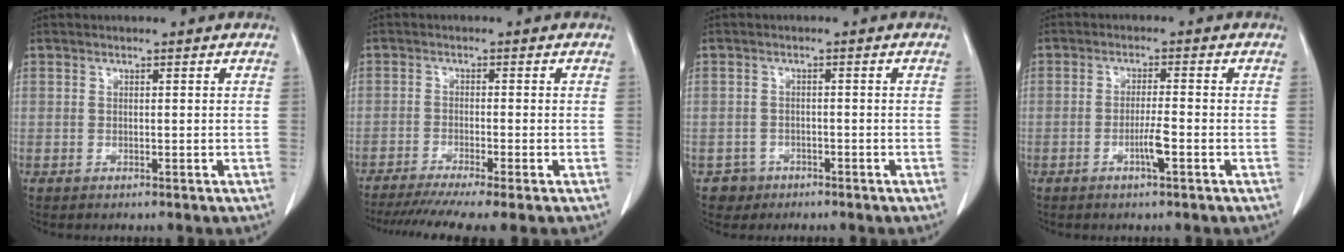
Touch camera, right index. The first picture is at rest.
{"total": 10.0, "force": [-8.0, -0.2, 6.1], "torque": [-0.085, -0.020, -0.125]}
{"total": 2.4, "force": [-1.4, 1.9, -0.3], "torque": [0.005, 0.012, -0.022]}
{"total": 3.3, "force": [-1.4, -0.1, 3.0], "torque": [-0.054, -0.002, -0.027]}